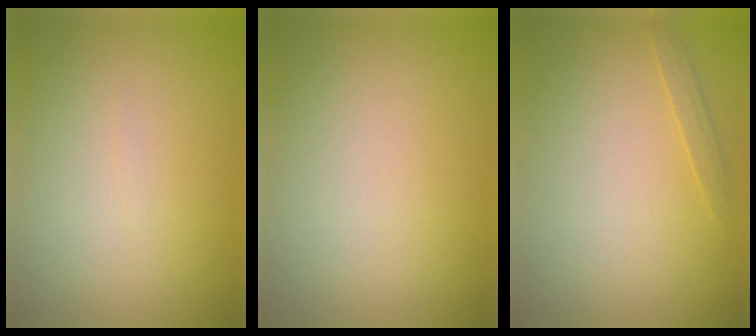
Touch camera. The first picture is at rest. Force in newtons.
{"total": 0.0}
{"total": 0.9, "press": 0.9, "slide": 0.1}